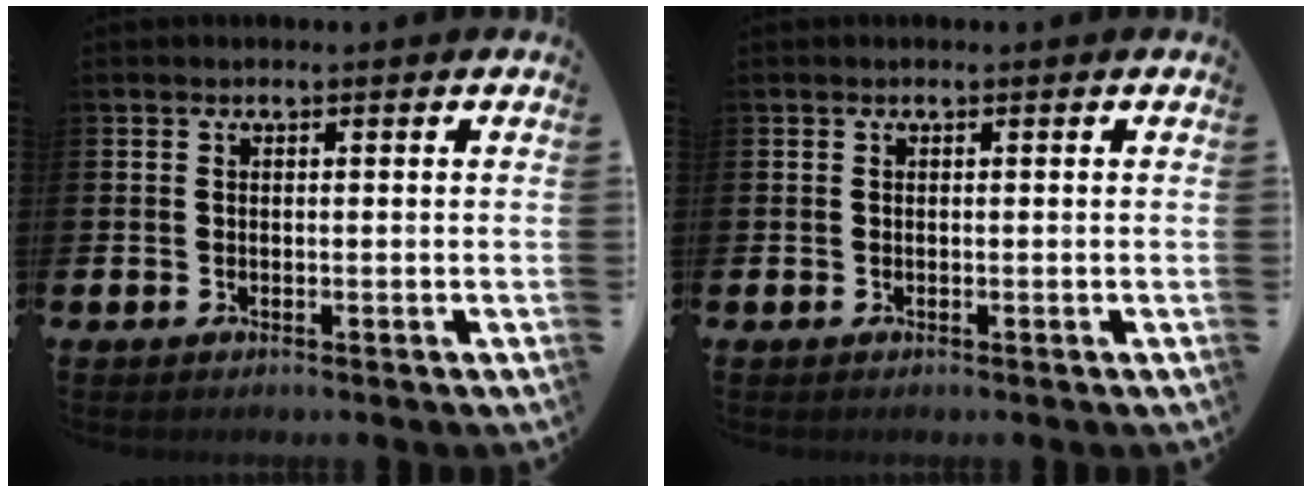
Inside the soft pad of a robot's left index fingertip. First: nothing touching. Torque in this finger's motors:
{"motor_torque": [0.00, 0.00, 0.01, 0.00]}